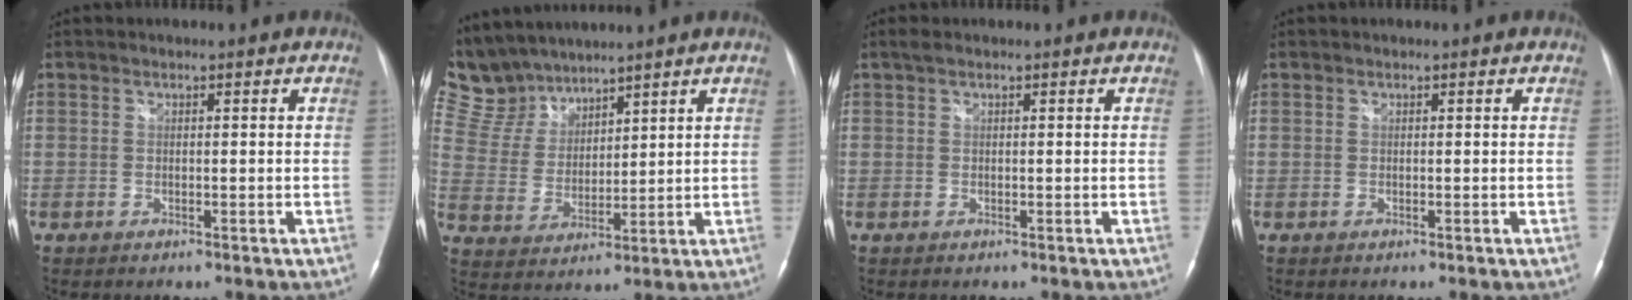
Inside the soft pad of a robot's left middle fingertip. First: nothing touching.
{"total": 9.5, "force": [8.9, 3.2, 0.7], "torque": [-0.033, 0.016, 0.198]}
{"total": 0.9, "force": [0.6, 0.2, 0.6], "torque": [-0.020, 0.017, 0.010]}
{"total": 0.0}